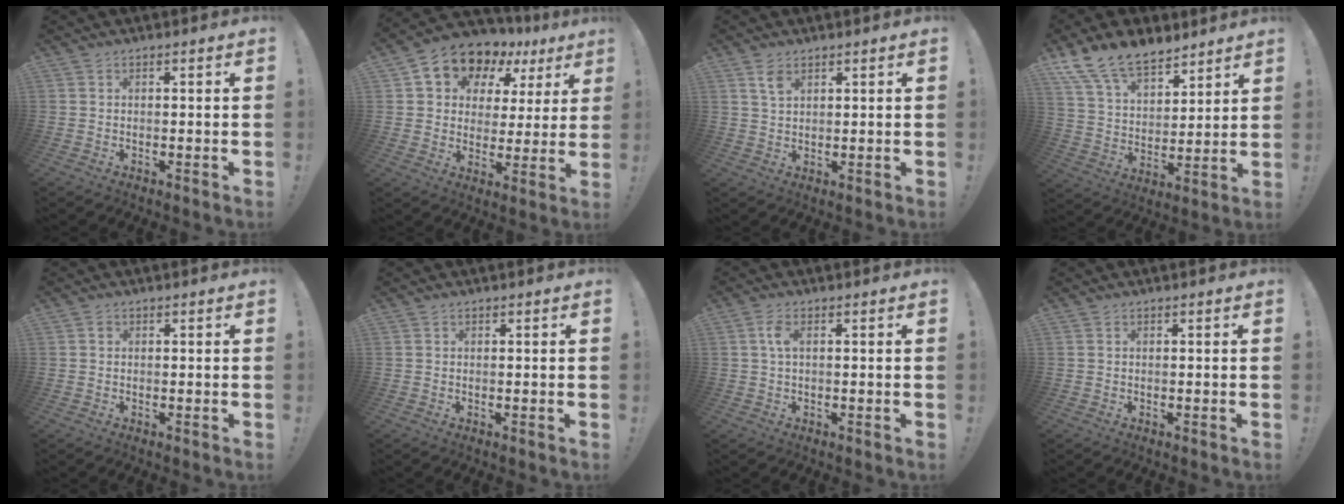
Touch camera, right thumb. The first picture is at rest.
{"total": 10.1, "force": [6.6, 6.6, 3.8], "torque": [-0.065, -0.054, 0.117]}
{"total": 4.0, "force": [2.4, 2.2, 2.4], "torque": [-0.029, -0.013, 0.040]}
{"total": 15.0, "force": [11.4, 7.6, 6.2], "torque": [-0.122, -0.076, 0.217]}
{"total": 0.7, "force": [0.1, 0.7, 0.2], "torque": [-0.006, 0.004, 0.002]}
{"total": 0.0}
{"total": 3.6, "force": [0.6, 1.7, 3.1], "torque": [-0.056, 0.005, 0.009]}
{"total": 0.0}